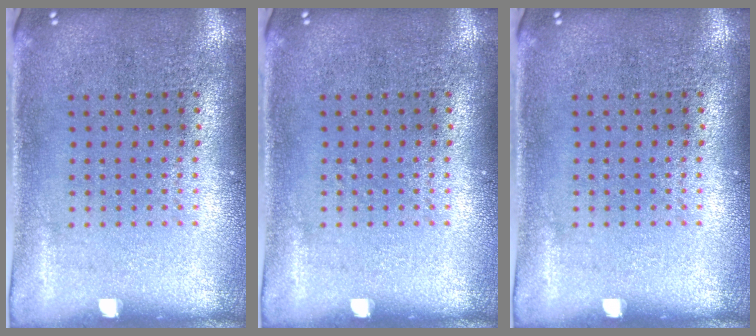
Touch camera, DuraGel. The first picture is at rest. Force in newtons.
{"total": 0.0}
{"total": 0.0}